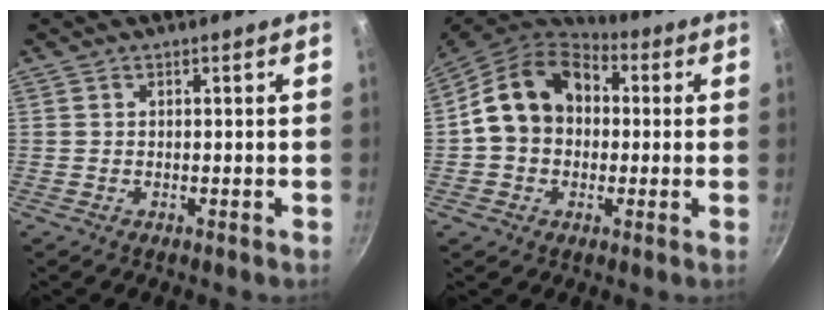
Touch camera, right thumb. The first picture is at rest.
{"total": 15.2, "force": [1.7, 11.9, 9.2], "torque": [-0.136, 0.033, 0.015]}